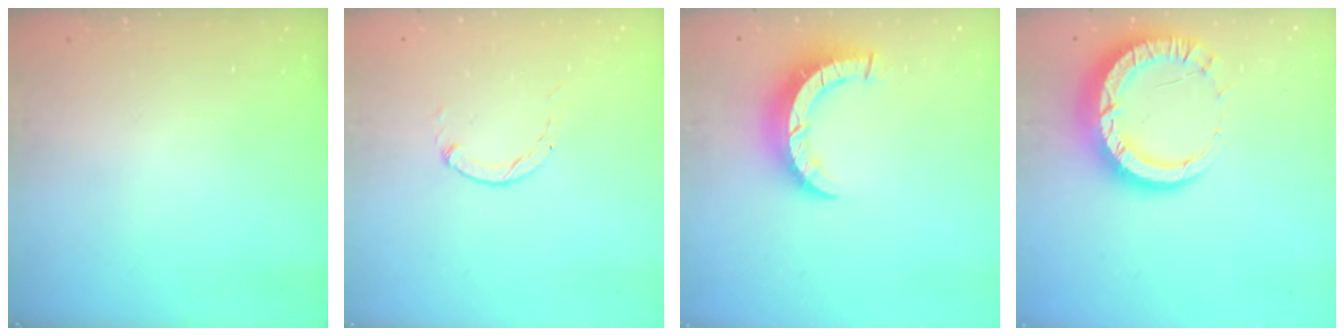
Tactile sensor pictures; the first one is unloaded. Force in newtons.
{"total": 0.7, "press": 0.6, "slide": 0.2}
{"total": 7.9, "press": 7.9, "slide": 1.0}
{"total": 12.8, "press": 12.8, "slide": 1.2}